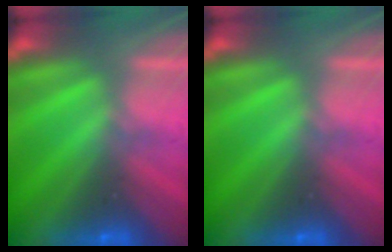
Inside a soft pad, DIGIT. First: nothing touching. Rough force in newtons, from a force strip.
{"total": 0.0}